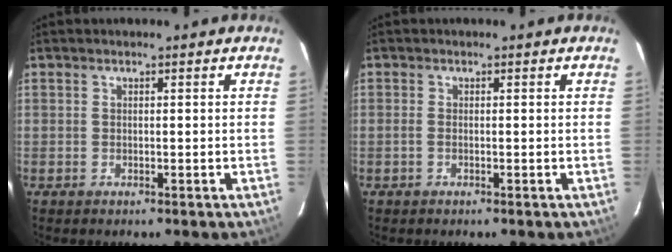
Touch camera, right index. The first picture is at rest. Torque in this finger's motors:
{"motor_torque": [0.15, -0.01, 0.02, 0.01]}